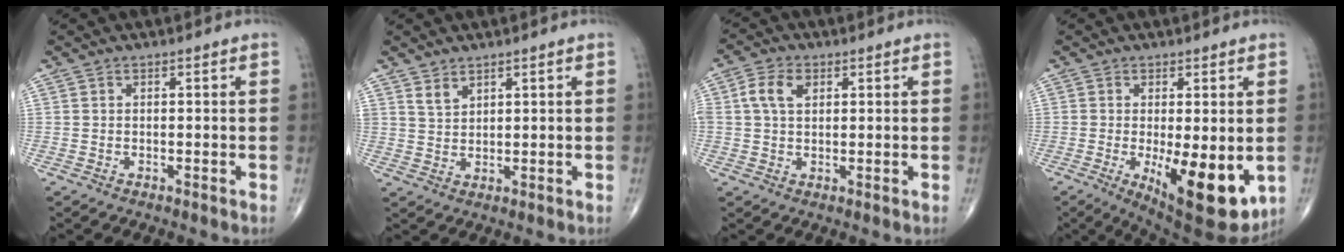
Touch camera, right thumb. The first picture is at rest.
{"total": 2.7, "force": [2.1, 1.3, 1.0], "torque": [-0.010, -0.017, 0.045]}
{"total": 5.3, "force": [1.5, 3.5, 3.7], "torque": [-0.074, 0.009, 0.026]}
{"total": 14.1, "force": [-3.0, 5.1, 12.8], "torque": [-0.181, -0.029, -0.028]}